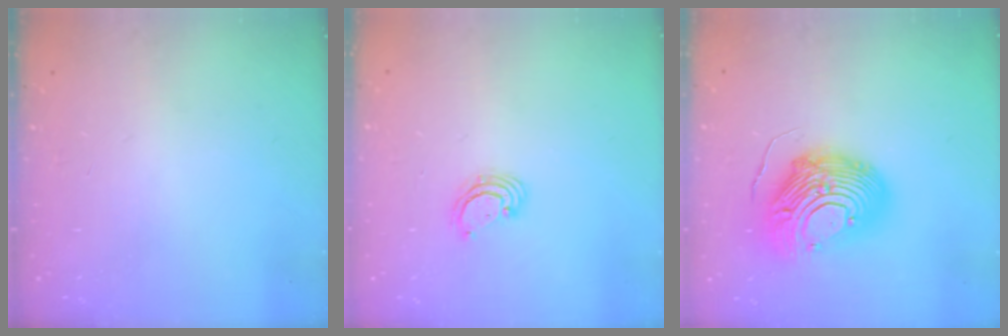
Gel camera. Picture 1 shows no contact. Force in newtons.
{"total": 3.3, "press": 3.3, "slide": 0.2}
{"total": 21.5, "press": 21.4, "slide": 2.2}